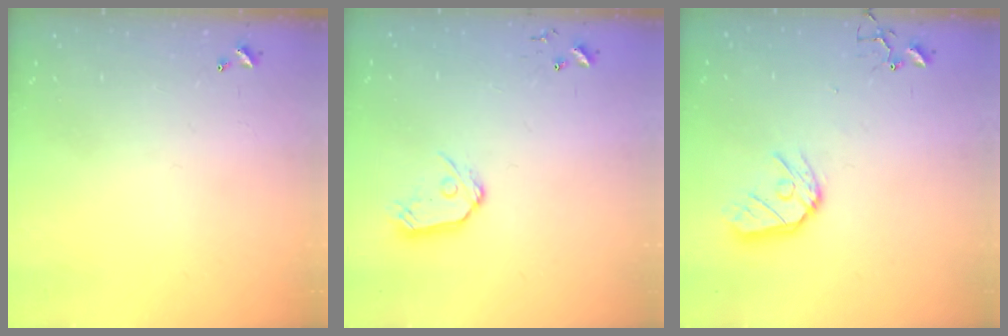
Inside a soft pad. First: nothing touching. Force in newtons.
{"total": 9.2, "press": 9.1, "slide": 0.8}
{"total": 11.0, "press": 11.0, "slide": 1.3}